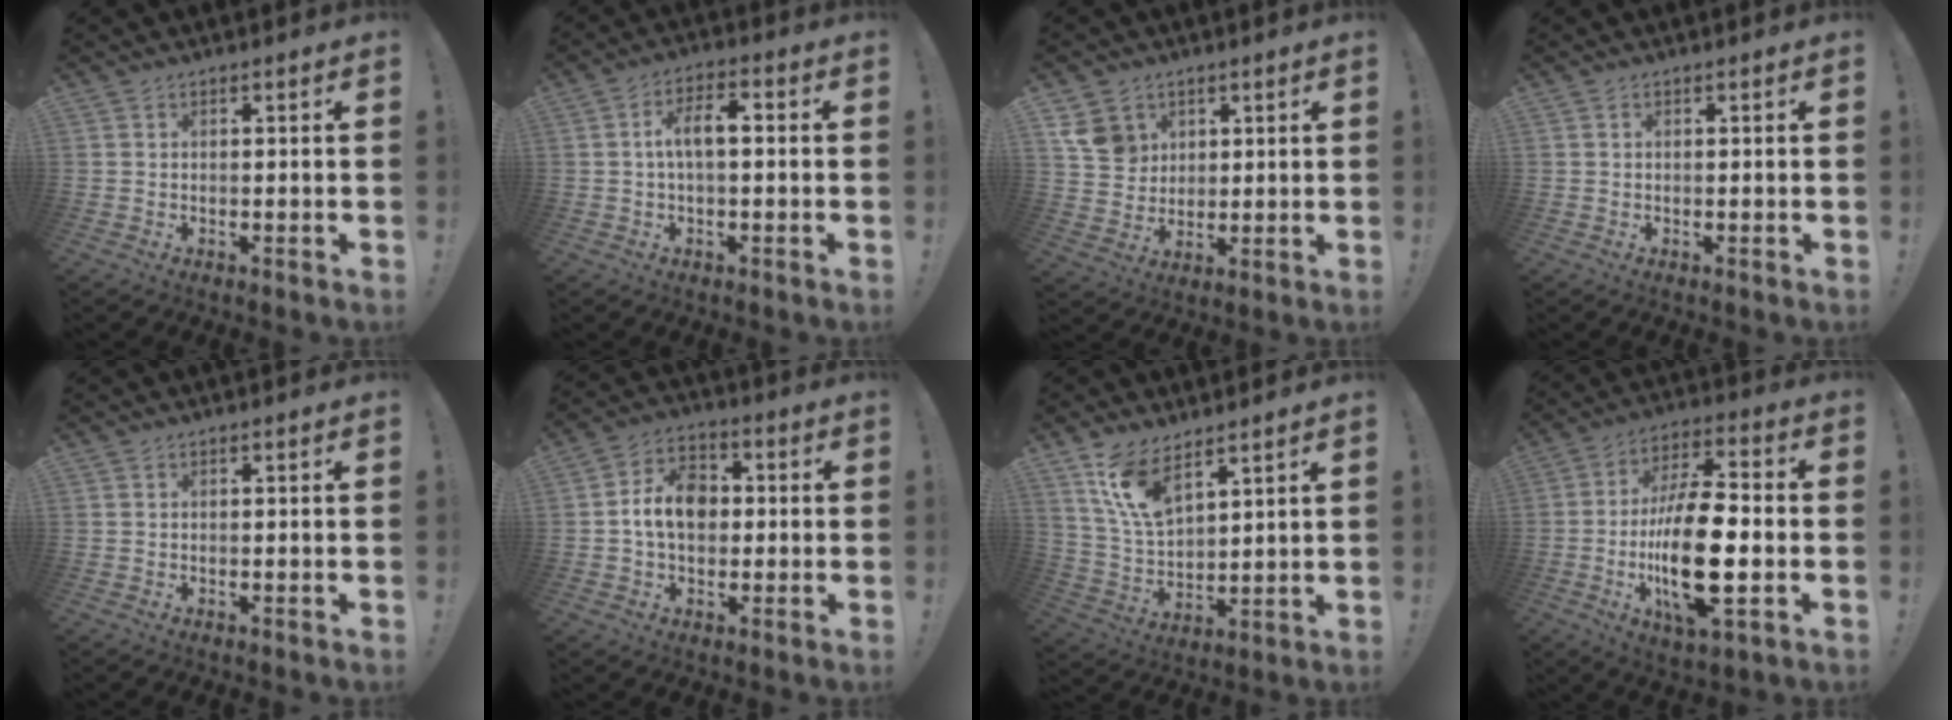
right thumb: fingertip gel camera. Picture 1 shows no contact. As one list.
[{"total": 7.6, "force": [0.2, 3.2, 6.8], "torque": [-0.127, 0.015, 0.001]}, {"total": 9.2, "force": [4.3, 7.8, 2.4], "torque": [-0.024, -0.021, 0.089]}, {"total": 0.0}, {"total": 0.0}, {"total": 11.3, "force": [-0.1, 8.3, 7.7], "torque": [-0.128, 0.016, 0.000]}, {"total": 12.0, "force": [8.4, 5.2, 6.8], "torque": [-0.146, -0.034, 0.164]}, {"total": 20.5, "force": [-3.8, 7.3, 18.8], "torque": [-0.356, 0.000, -0.064]}]